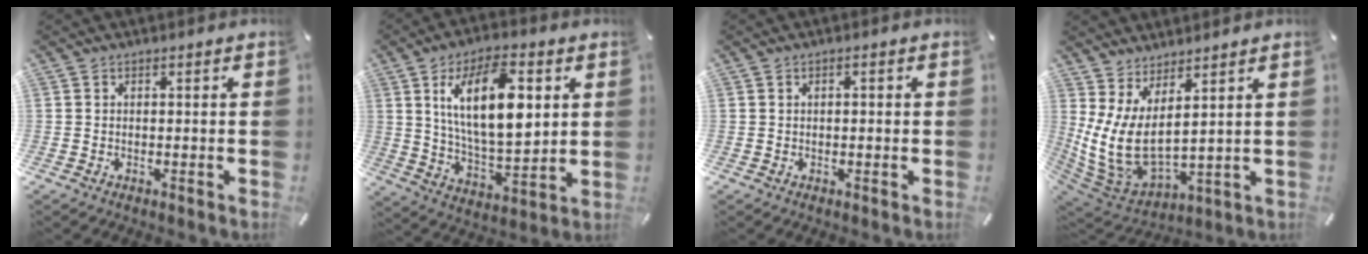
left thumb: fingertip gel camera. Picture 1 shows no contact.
{"total": 18.1, "force": [6.4, 8.6, 14.6], "torque": [-0.265, -0.013, 0.099]}
{"total": 1.0, "force": [-0.1, 0.5, 0.9], "torque": [-0.015, 0.002, -0.002]}
{"total": 9.4, "force": [2.8, 5.0, 7.4], "torque": [-0.184, -0.052, 0.062]}